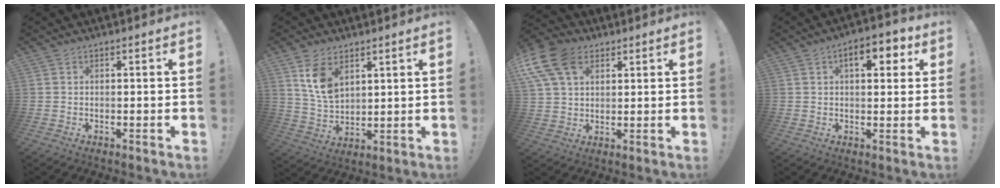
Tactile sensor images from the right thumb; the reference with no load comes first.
{"total": 9.6, "force": [5.3, 5.9, 5.4], "torque": [-0.103, -0.022, 0.104]}
{"total": 14.5, "force": [6.2, 9.7, 8.8], "torque": [-0.174, -0.022, 0.121]}
{"total": 7.9, "force": [2.8, 3.8, 6.3], "torque": [-0.078, -0.002, 0.038]}